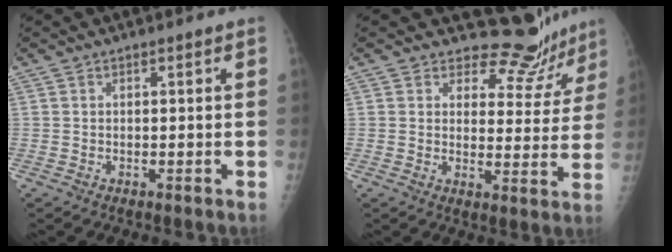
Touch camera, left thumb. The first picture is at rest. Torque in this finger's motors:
{"motor_torque": [-0.23, 0.12, -0.41, -0.24, -0.12]}